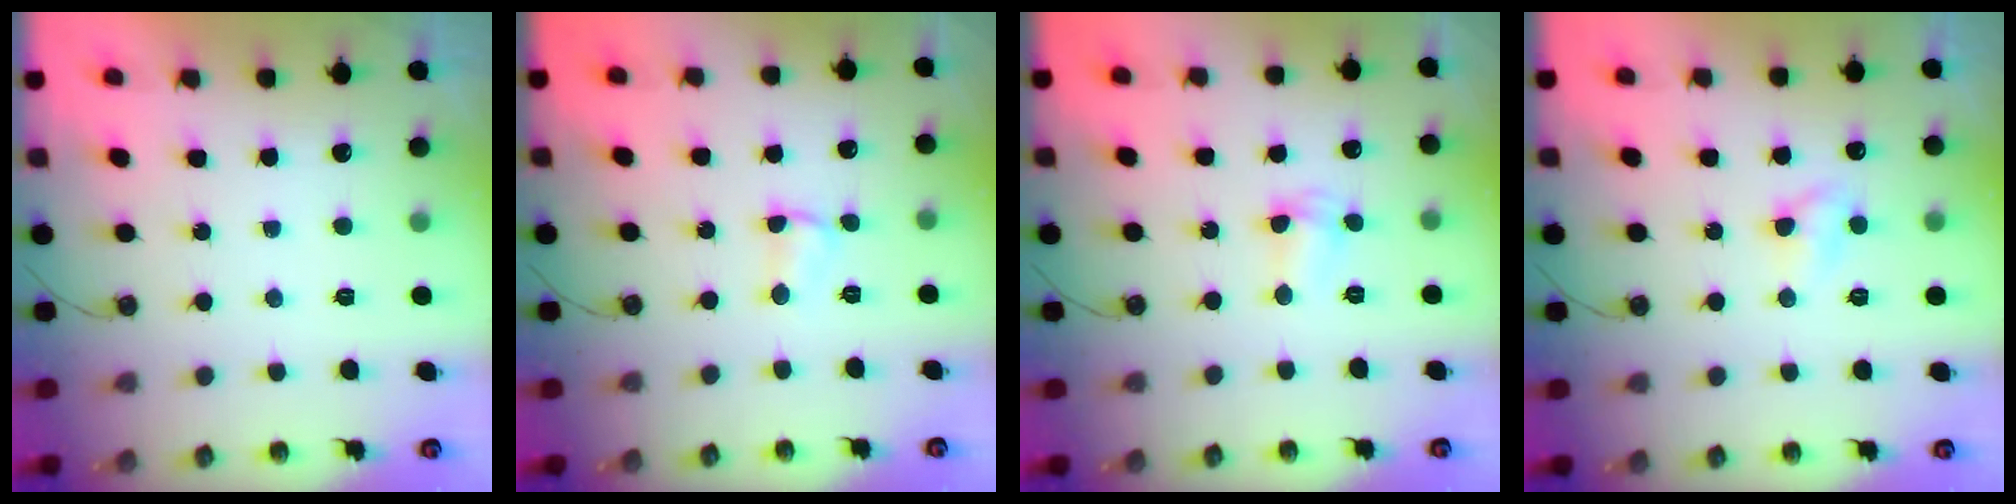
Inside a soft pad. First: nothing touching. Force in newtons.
{"total": 3.1, "press": 3.1, "slide": 0.4}
{"total": 2.6, "press": 2.6, "slide": 0.6}
{"total": 4.8, "press": 4.8, "slide": 0.6}